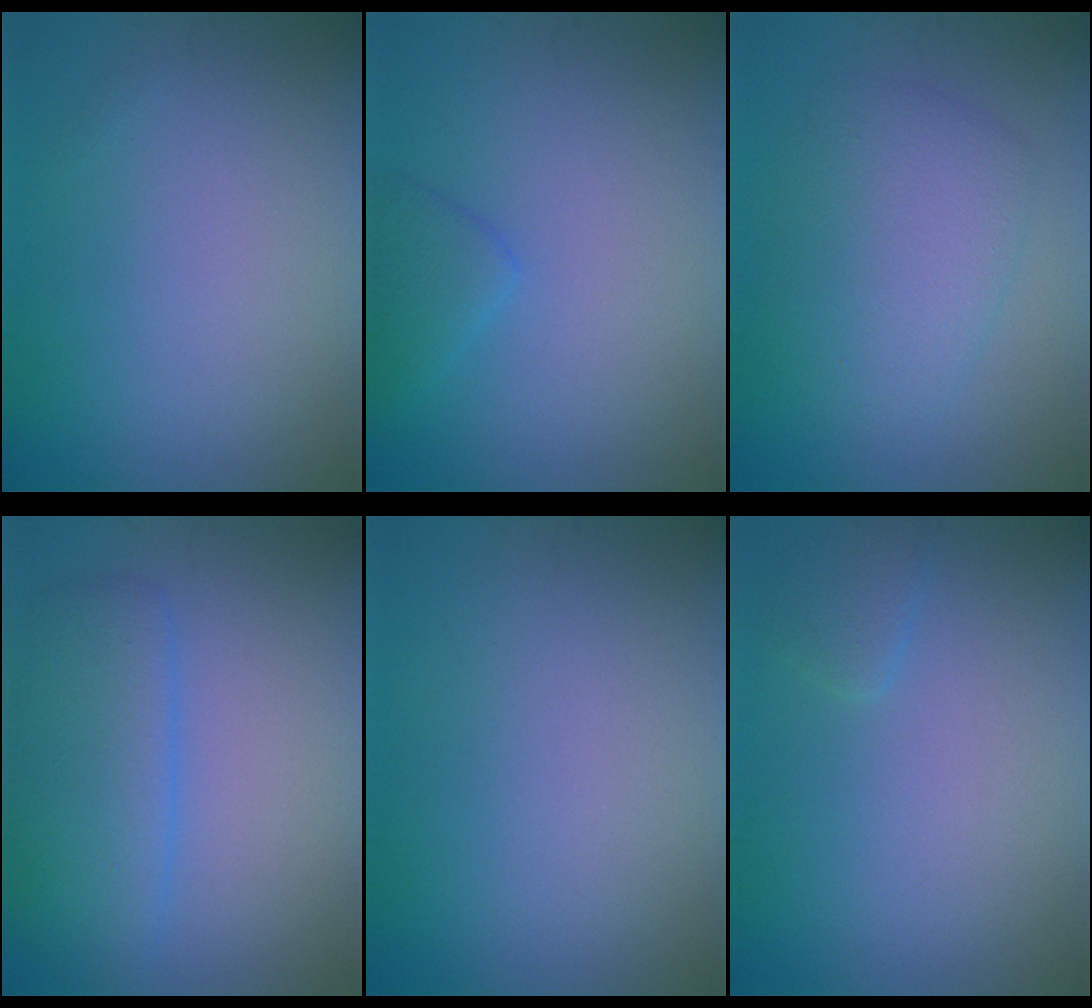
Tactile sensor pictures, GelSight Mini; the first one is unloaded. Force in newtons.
{"total": 1.9, "press": 1.9, "slide": 0.2}
{"total": 4.8, "press": 4.8, "slide": 0.2}
{"total": 4.8, "press": 4.8, "slide": 0.1}
{"total": 0.0}
{"total": 1.2, "press": 1.2, "slide": 0.1}